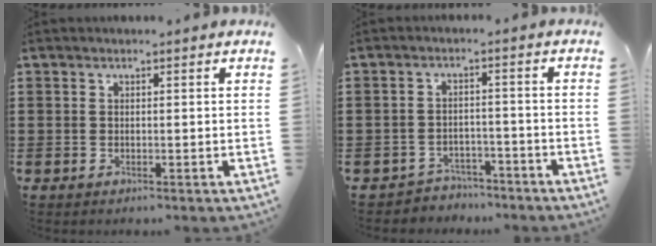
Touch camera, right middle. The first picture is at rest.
{"total": 3.4, "force": [-3.3, 0.8, -0.3], "torque": [-0.005, 0.002, -0.072]}